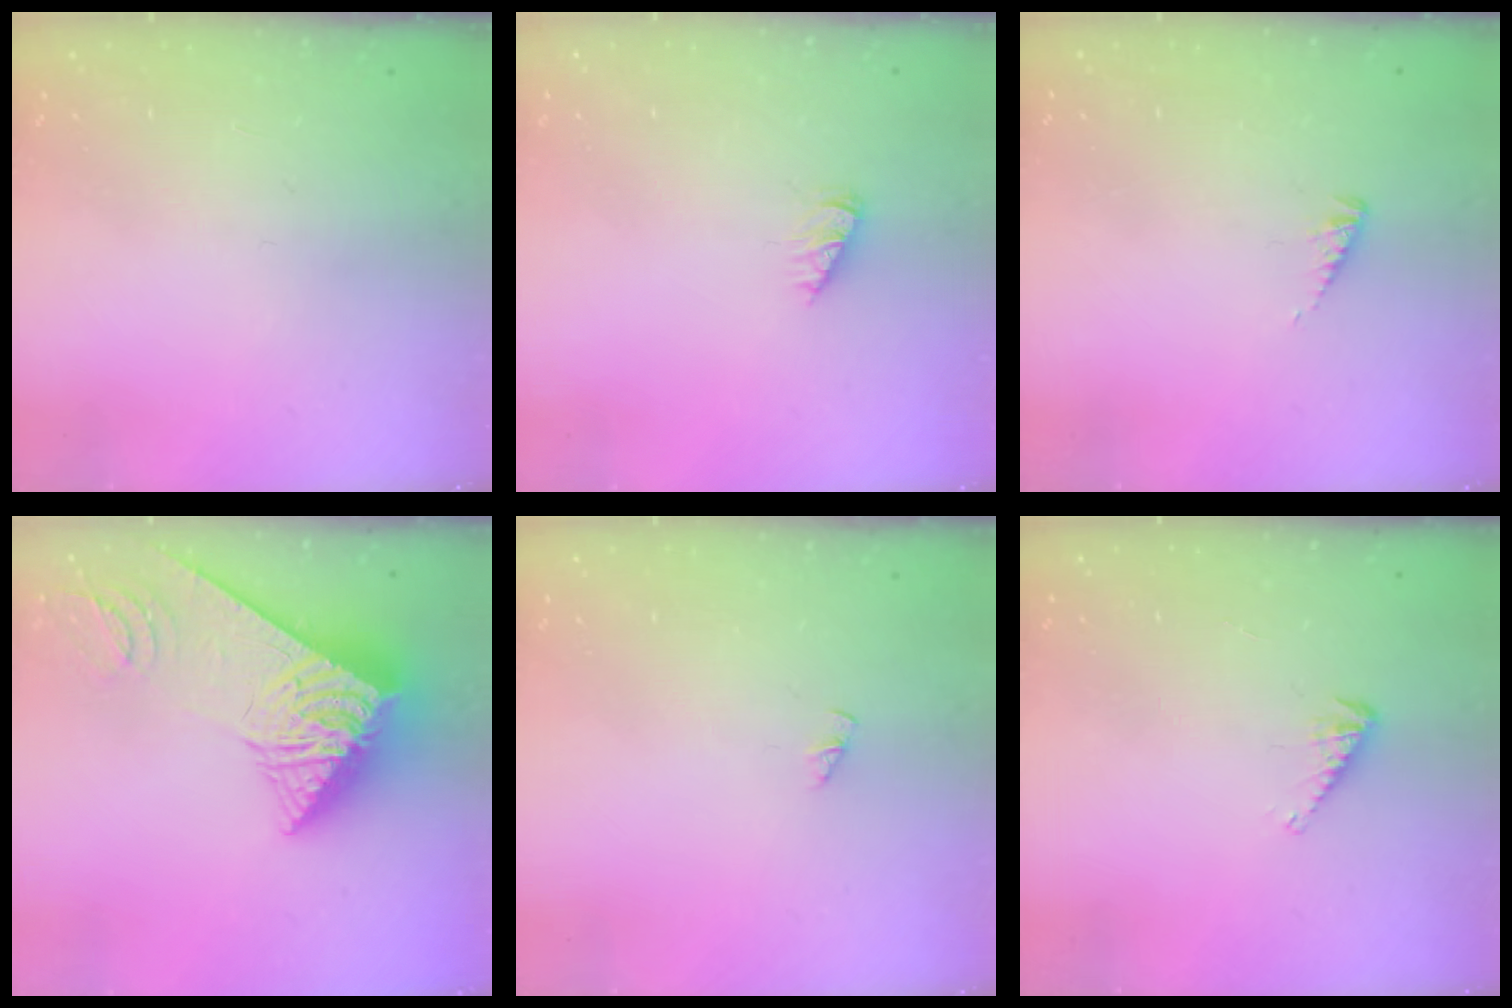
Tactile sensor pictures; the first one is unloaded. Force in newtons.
{"total": 3.4, "press": 3.4, "slide": 0.4}
{"total": 2.0, "press": 2.0, "slide": 0.2}
{"total": 12.6, "press": 12.5, "slide": 1.5}
{"total": 0.8, "press": 0.8, "slide": 0.1}
{"total": 4.1, "press": 4.0, "slide": 0.7}